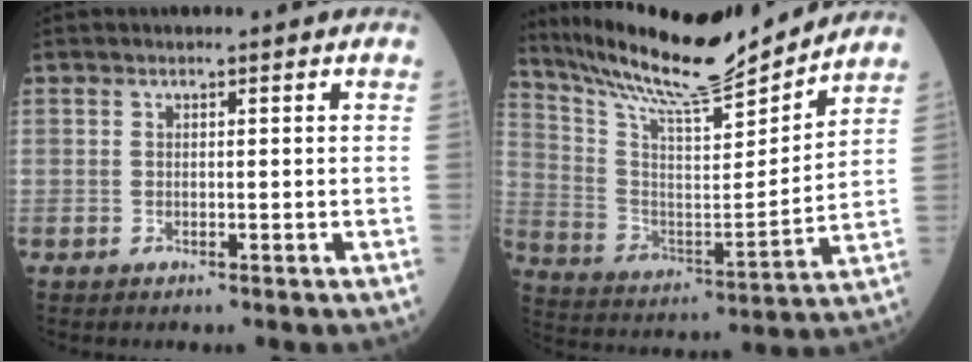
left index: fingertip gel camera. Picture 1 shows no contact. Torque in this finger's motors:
{"motor_torque": [1.02, -1.11, 0.38, 0.14]}